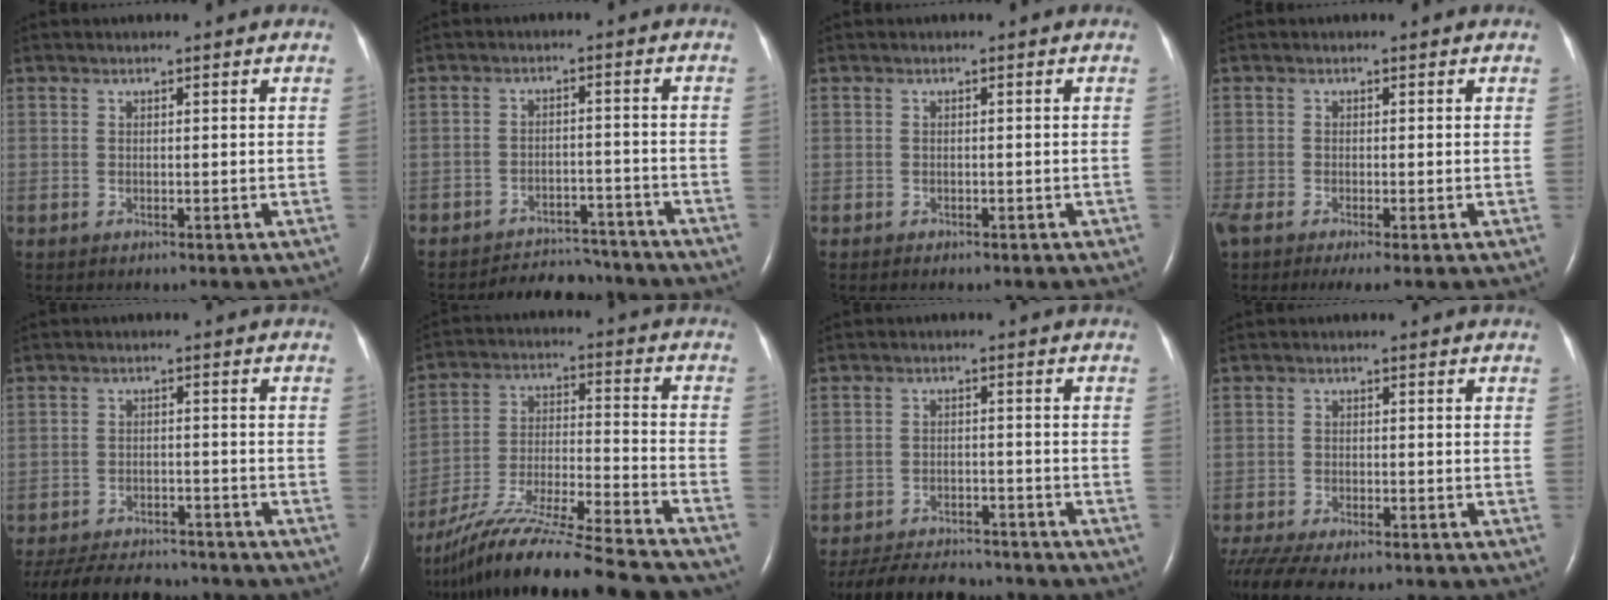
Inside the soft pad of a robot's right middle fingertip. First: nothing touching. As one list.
[{"total": 8.6, "force": [-8.2, 2.4, 0.5], "torque": [0.000, 0.008, -0.112]}, {"total": 0.9, "force": [-0.6, 0.4, 0.4], "torque": [-0.013, 0.000, -0.004]}, {"total": 4.7, "force": [-3.1, 1.1, 3.3], "torque": [-0.070, -0.016, -0.056]}, {"total": 14.7, "force": [-13.1, 4.2, 5.2], "torque": [-0.119, -0.011, -0.187]}, {"total": 29.0, "force": [-25.1, 1.5, 14.4], "torque": [-0.232, -0.048, -0.395]}, {"total": 12.7, "force": [-11.6, 3.4, 4.0], "torque": [-0.074, -0.005, -0.165]}, {"total": 11.6, "force": [-9.6, 3.2, 5.6], "torque": [-0.105, -0.009, -0.147]}]